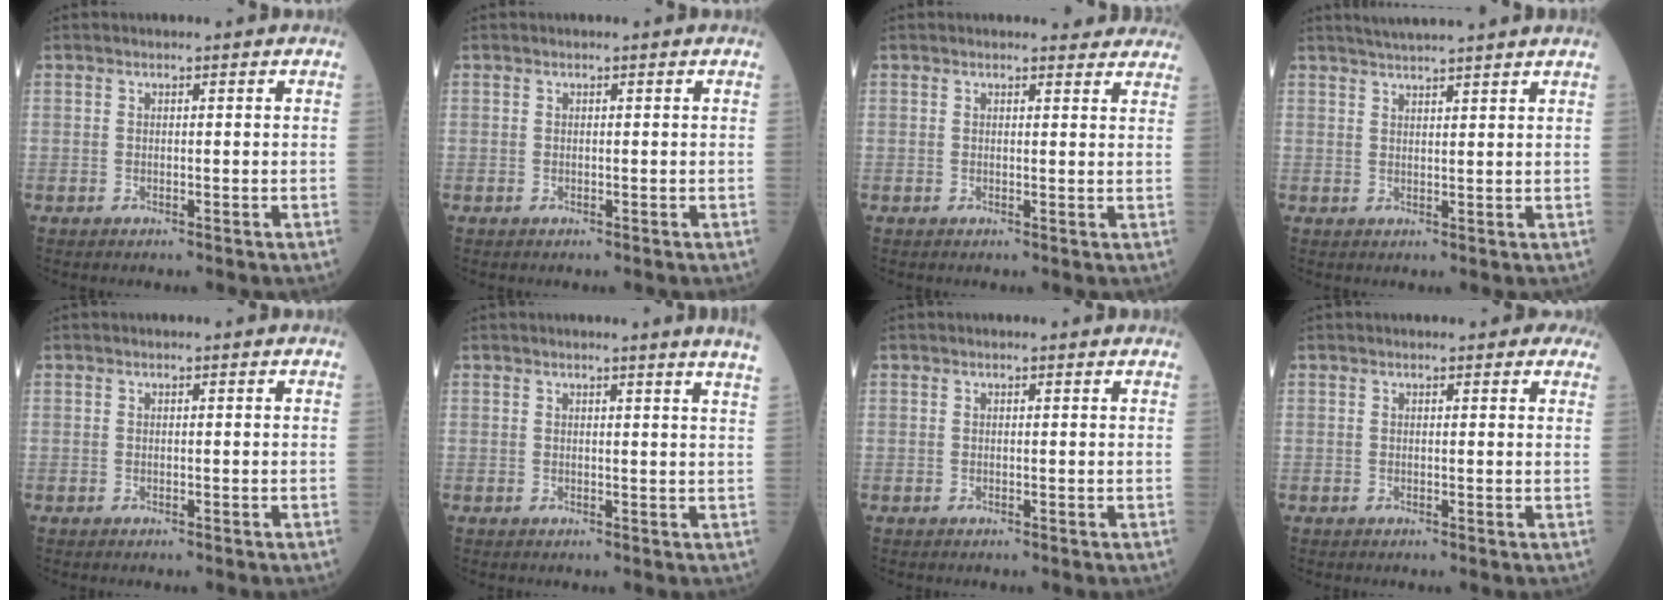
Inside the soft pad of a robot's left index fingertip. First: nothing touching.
{"total": 0.0}
{"total": 4.2, "force": [4.0, 1.0, 0.7], "torque": [0.000, 0.000, 0.030]}
{"total": 7.1, "force": [6.3, -0.9, 3.0], "torque": [-0.049, 0.025, 0.088]}
{"total": 0.0}
{"total": 4.4, "force": [3.8, -1.1, 2.0], "torque": [-0.022, -0.017, 0.022]}
{"total": 0.7, "force": [0.7, 0.2, 0.1], "torque": [-0.006, 0.002, 0.003]}
{"total": 4.8, "force": [4.0, 1.6, 2.0], "torque": [-0.014, 0.009, 0.030]}